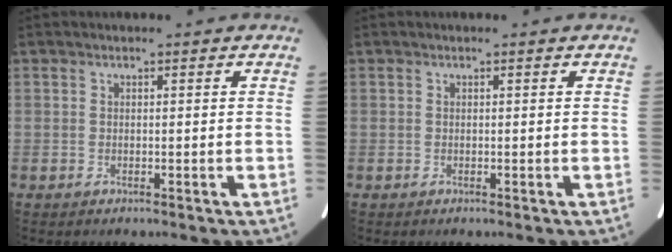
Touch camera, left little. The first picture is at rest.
{"total": 0.0}